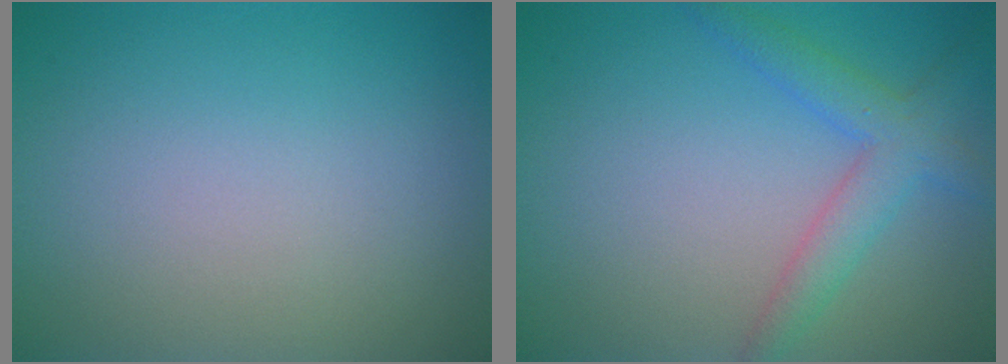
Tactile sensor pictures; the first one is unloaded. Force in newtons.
{"total": 3.5, "press": 3.5, "slide": 0.1}